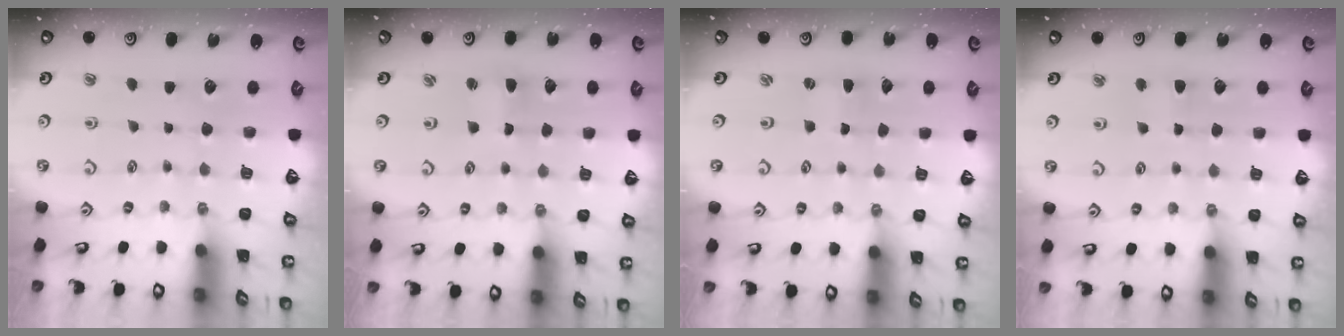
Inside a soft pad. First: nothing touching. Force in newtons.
{"total": 2.6, "press": 2.5, "slide": 0.3}
{"total": 1.7, "press": 1.7, "slide": 0.3}
{"total": 3.2, "press": 3.2, "slide": 0.4}